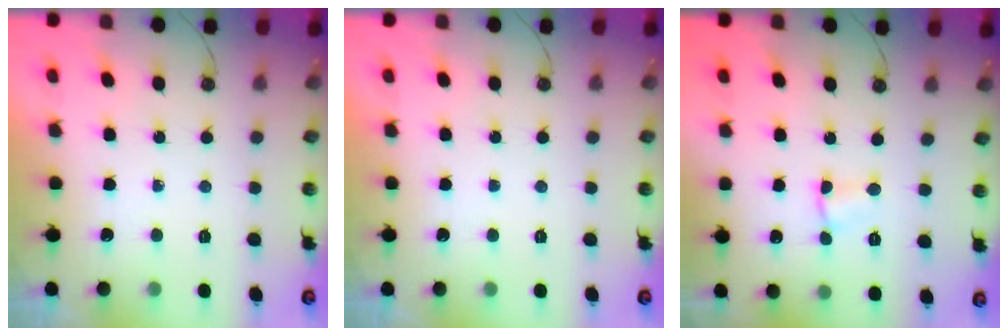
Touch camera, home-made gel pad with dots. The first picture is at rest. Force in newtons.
{"total": 0.0}
{"total": 3.0, "press": 1.2, "slide": 2.7}